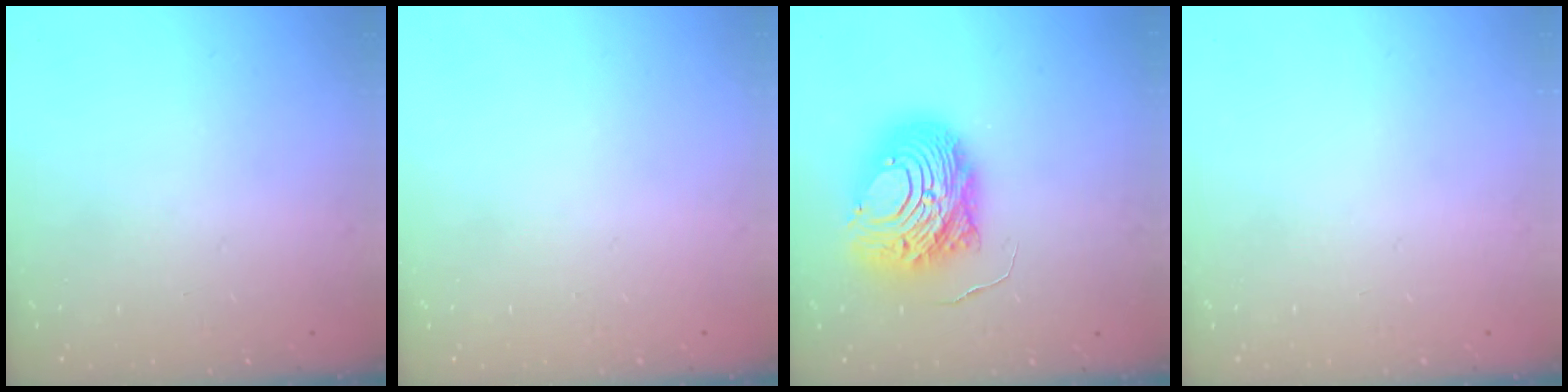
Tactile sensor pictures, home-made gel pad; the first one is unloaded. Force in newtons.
{"total": 0.0}
{"total": 14.1, "press": 14.0, "slide": 1.3}
{"total": 0.0}